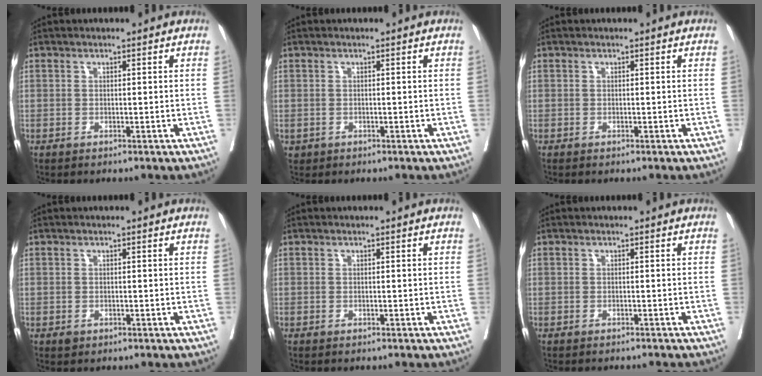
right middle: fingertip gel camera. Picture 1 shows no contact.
{"total": 0.6, "force": [-0.2, 0.6, 0.1], "torque": [-0.004, 0.002, 0.002]}
{"total": 0.0}
{"total": 0.7, "force": [-0.4, 0.6, 0.3], "torque": [-0.005, 0.001, -0.002]}
{"total": 0.8, "force": [-0.7, 0.1, 0.3], "torque": [0.000, 0.000, -0.009]}
{"total": 4.5, "force": [-4.3, 0.2, 1.4], "torque": [-0.015, -0.011, -0.051]}